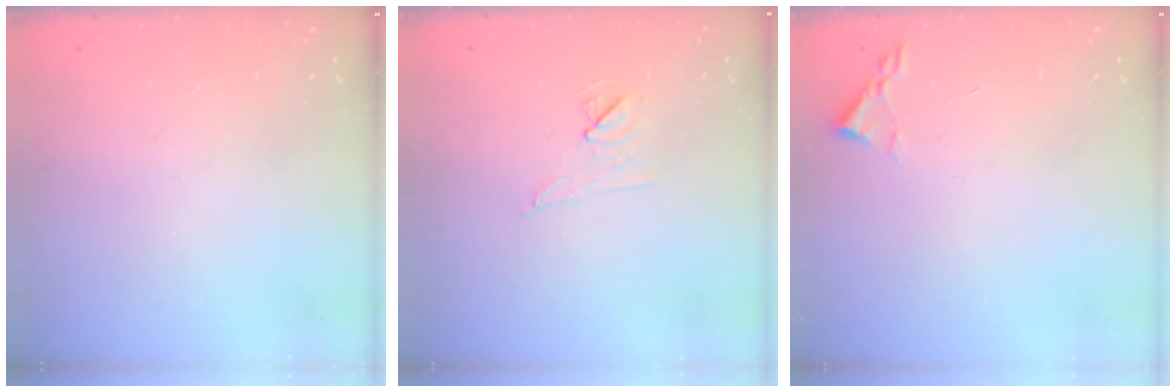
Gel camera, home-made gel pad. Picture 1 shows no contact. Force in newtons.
{"total": 6.7, "press": 6.5, "slide": 1.7}
{"total": 1.8, "press": 1.8, "slide": 0.3}